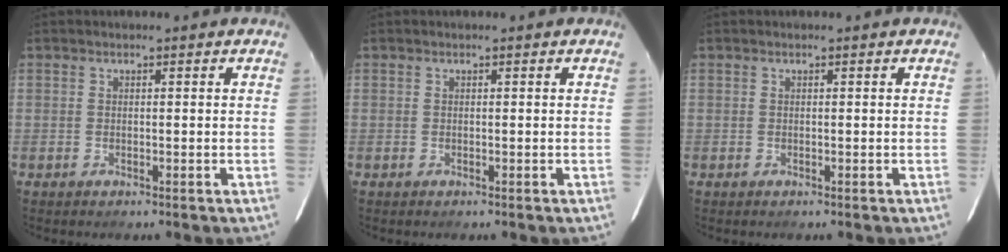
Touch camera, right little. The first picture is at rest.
{"total": 0.0}
{"total": 0.0}